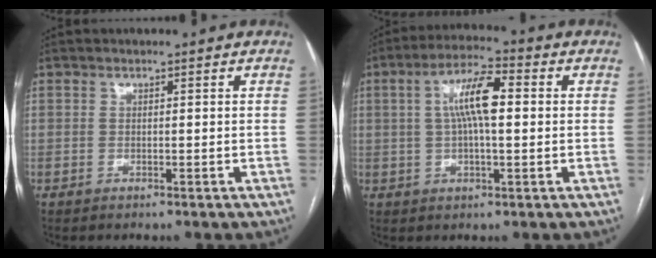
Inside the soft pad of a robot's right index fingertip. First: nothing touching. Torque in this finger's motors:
{"motor_torque": [1.24, 0.13, 0.56, 0.17]}